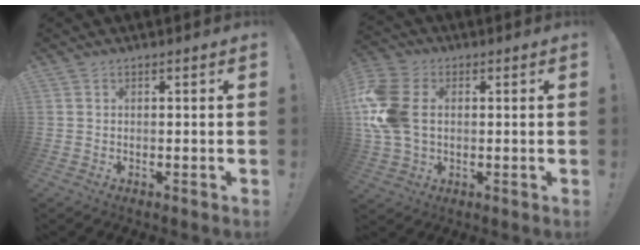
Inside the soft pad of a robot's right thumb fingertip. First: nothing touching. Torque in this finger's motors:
{"motor_torque": [1.60, 1.61, 0.22, 0.10, 0.38]}